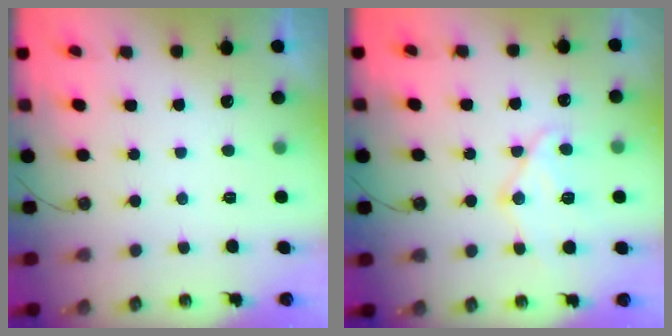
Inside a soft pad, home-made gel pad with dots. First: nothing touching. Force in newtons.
{"total": 12.0, "press": 11.9, "slide": 1.3}